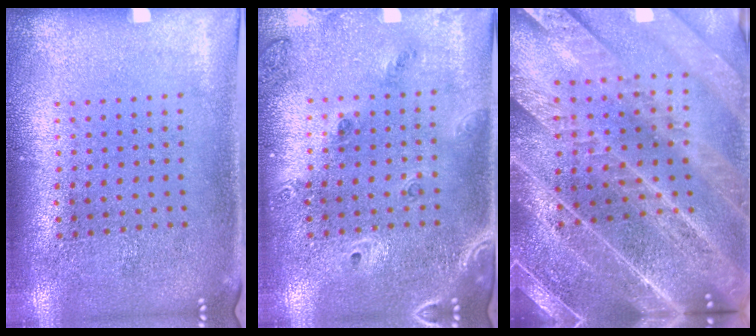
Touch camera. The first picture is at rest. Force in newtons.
{"total": 1.6, "press": 1.4, "slide": 0.8}
{"total": 4.2, "press": 3.8, "slide": 1.8}